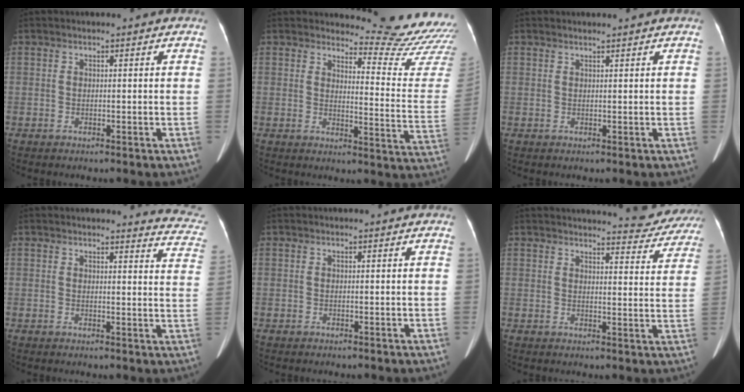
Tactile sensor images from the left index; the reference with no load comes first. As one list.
[{"total": 14.3, "force": [14.2, -0.6, 1.9], "torque": [-0.015, -0.143, 0.146]}, {"total": 1.3, "force": [1.3, -0.2, 0.3], "torque": [-0.014, 0.006, 0.022]}, {"total": 9.4, "force": [9.3, 1.4, 0.7], "torque": [0.027, -0.058, 0.063]}, {"total": 0.0}, {"total": 12.9, "force": [12.4, 2.3, 2.5], "torque": [-0.009, -0.030, 0.122]}]